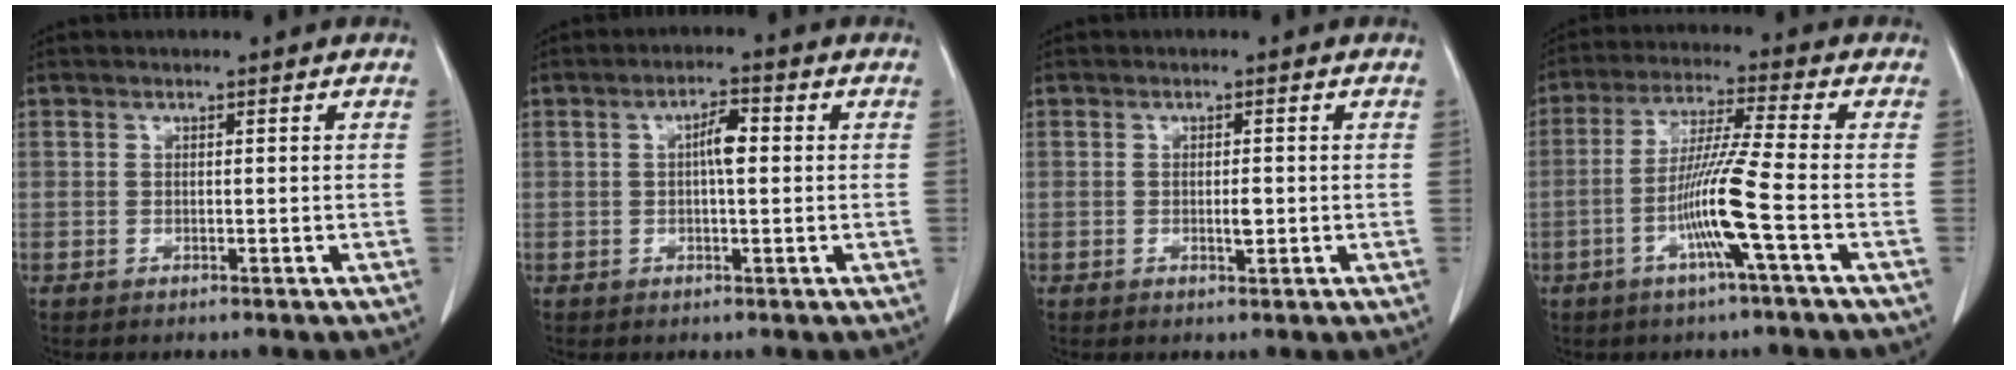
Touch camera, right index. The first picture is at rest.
{"total": 3.6, "force": [0.4, 0.9, 3.5], "torque": [-0.061, 0.009, 0.004]}
{"total": 1.5, "force": [-0.1, 0.5, 1.4], "torque": [-0.021, 0.000, 0.002]}
{"total": 9.7, "force": [-3.2, -1.5, 9.0], "torque": [-0.175, -0.006, -0.063]}